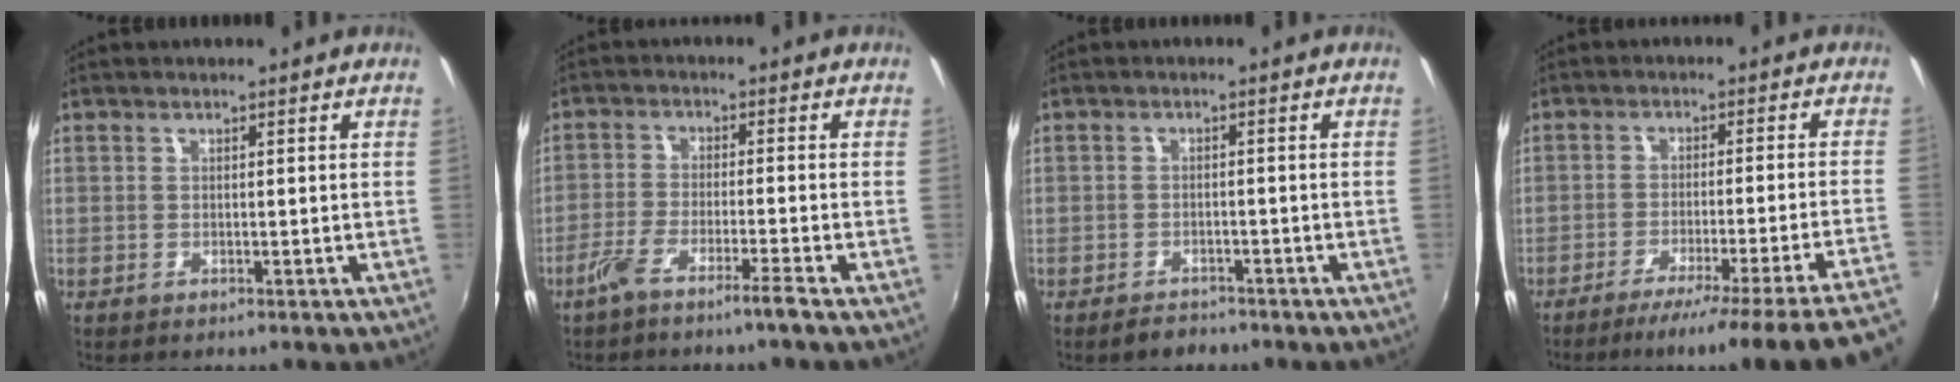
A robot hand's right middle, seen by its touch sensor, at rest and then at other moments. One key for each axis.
{"total": 5.0, "fx": -3.8, "fy": -0.5, "fz": 3.3, "tx": -0.083, "ty": -0.004, "tz": -0.075}
{"total": 2.9, "fx": -2.4, "fy": 1.6, "fz": 0.5, "tx": -0.019, "ty": 0.002, "tz": -0.036}
{"total": 17.5, "fx": -14.8, "fy": -3.9, "fz": 8.4, "tx": -0.100, "ty": -0.060, "tz": -0.211}